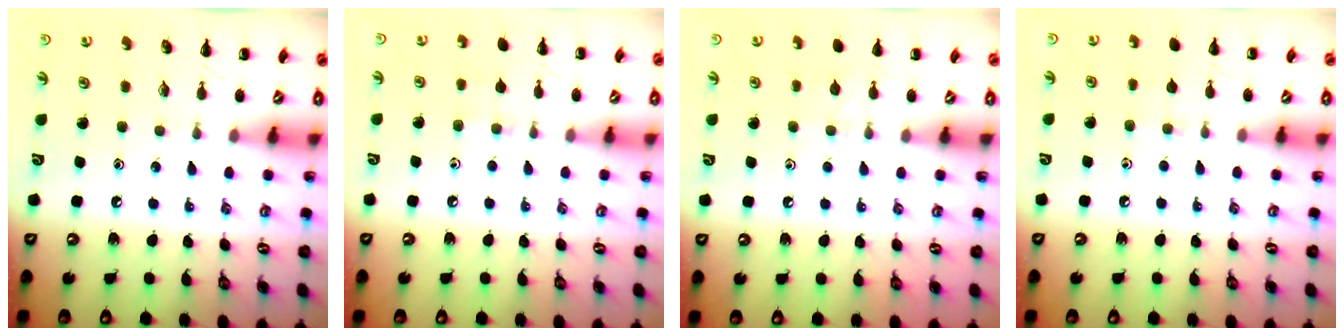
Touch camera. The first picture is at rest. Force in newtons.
{"total": 6.5, "press": 6.2, "slide": 1.8}
{"total": 5.5, "press": 5.2, "slide": 1.8}
{"total": 5.5, "press": 5.1, "slide": 2.0}